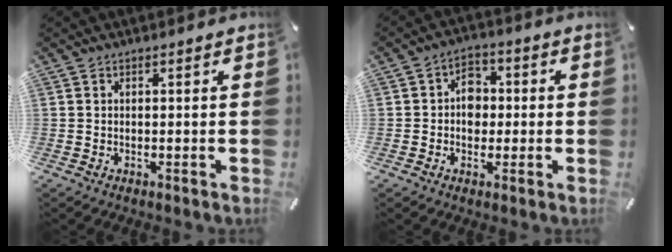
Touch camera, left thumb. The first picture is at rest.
{"total": 5.9, "force": [-0.4, 5.0, 3.2], "torque": [-0.040, 0.006, -0.011]}